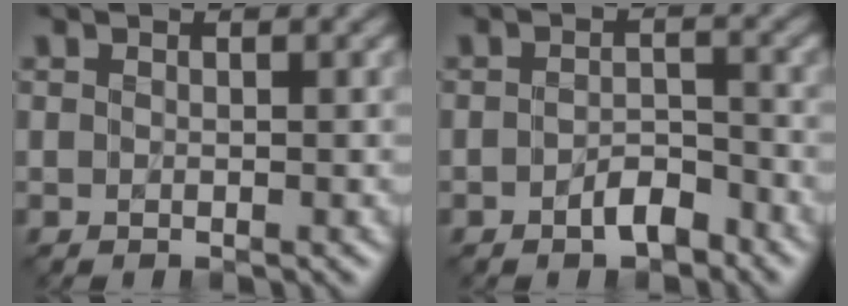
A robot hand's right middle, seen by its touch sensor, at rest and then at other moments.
{"total": 2.7, "force": [-1.9, 1.3, 1.4], "torque": [-0.020, 0.002, -0.035]}